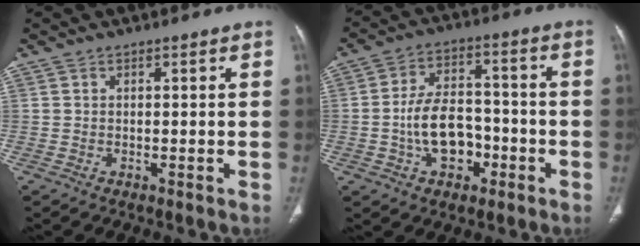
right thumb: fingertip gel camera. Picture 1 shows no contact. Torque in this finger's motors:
{"motor_torque": [3.70, 1.30, 1.39, -1.40, 0.28]}